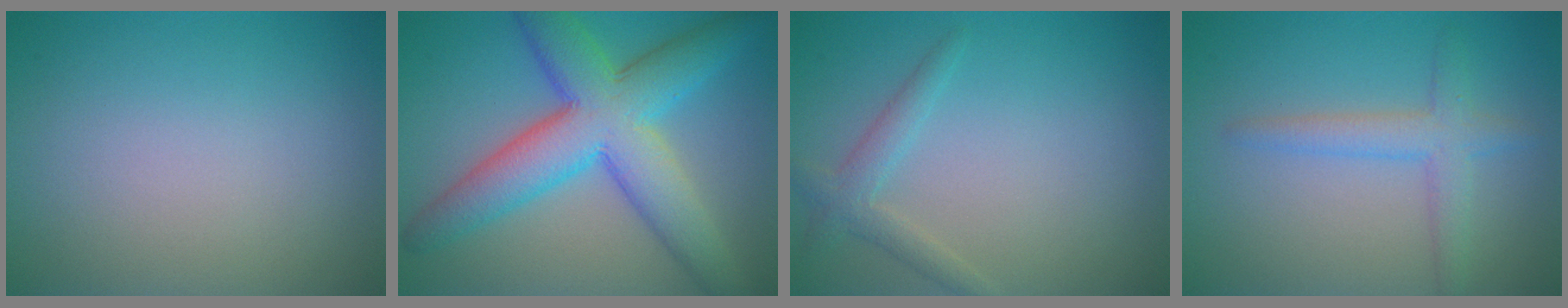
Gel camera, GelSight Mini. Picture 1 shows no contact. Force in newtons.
{"total": 9.6, "press": 9.6, "slide": 0.4}
{"total": 2.0, "press": 2.0, "slide": 0.1}
{"total": 2.8, "press": 2.8, "slide": 0.1}